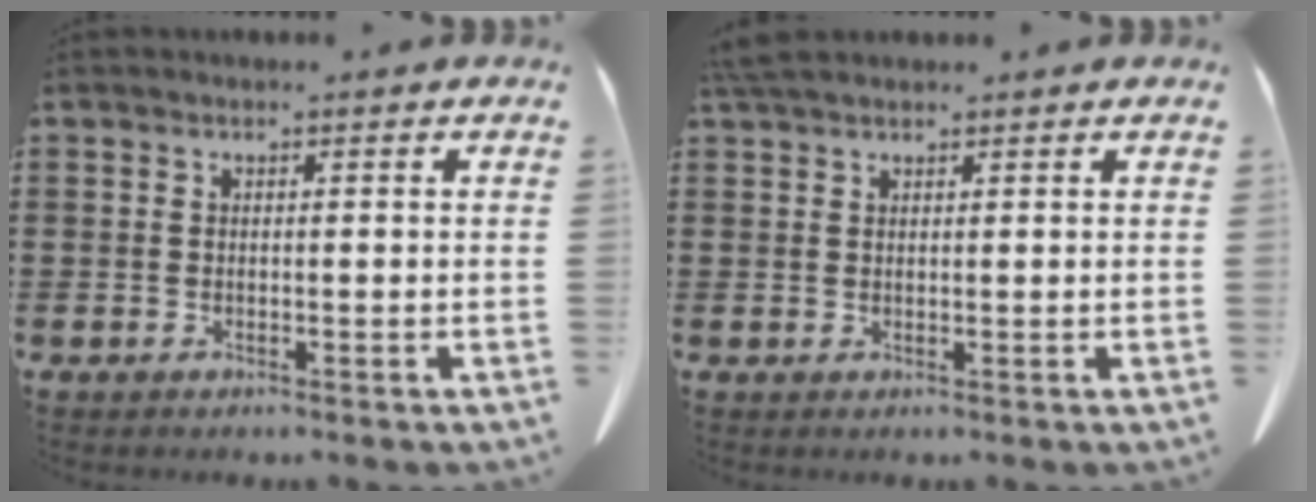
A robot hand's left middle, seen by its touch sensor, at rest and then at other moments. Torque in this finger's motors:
{"motor_torque": [0.77, 0.55, 0.17, 0.03]}